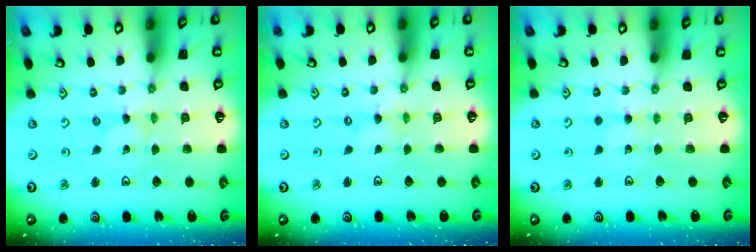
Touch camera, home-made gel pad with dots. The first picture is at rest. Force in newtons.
{"total": 0.0}
{"total": 3.7, "press": 3.7, "slide": 0.4}